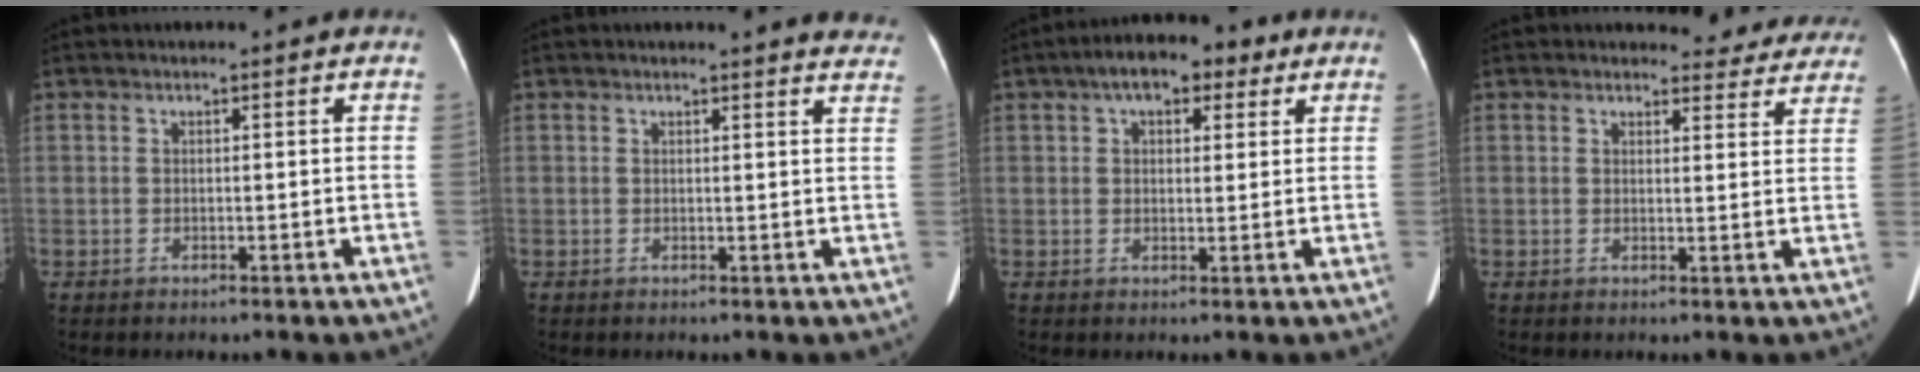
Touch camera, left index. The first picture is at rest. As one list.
[{"total": 9.3, "force": [9.1, 1.1, 1.9], "torque": [0.006, -0.036, 0.066]}, {"total": 7.7, "force": [4.3, 3.6, 5.4], "torque": [-0.081, 0.032, 0.061]}, {"total": 8.6, "force": [8.2, 2.6, 0.5], "torque": [0.032, -0.013, 0.067]}]